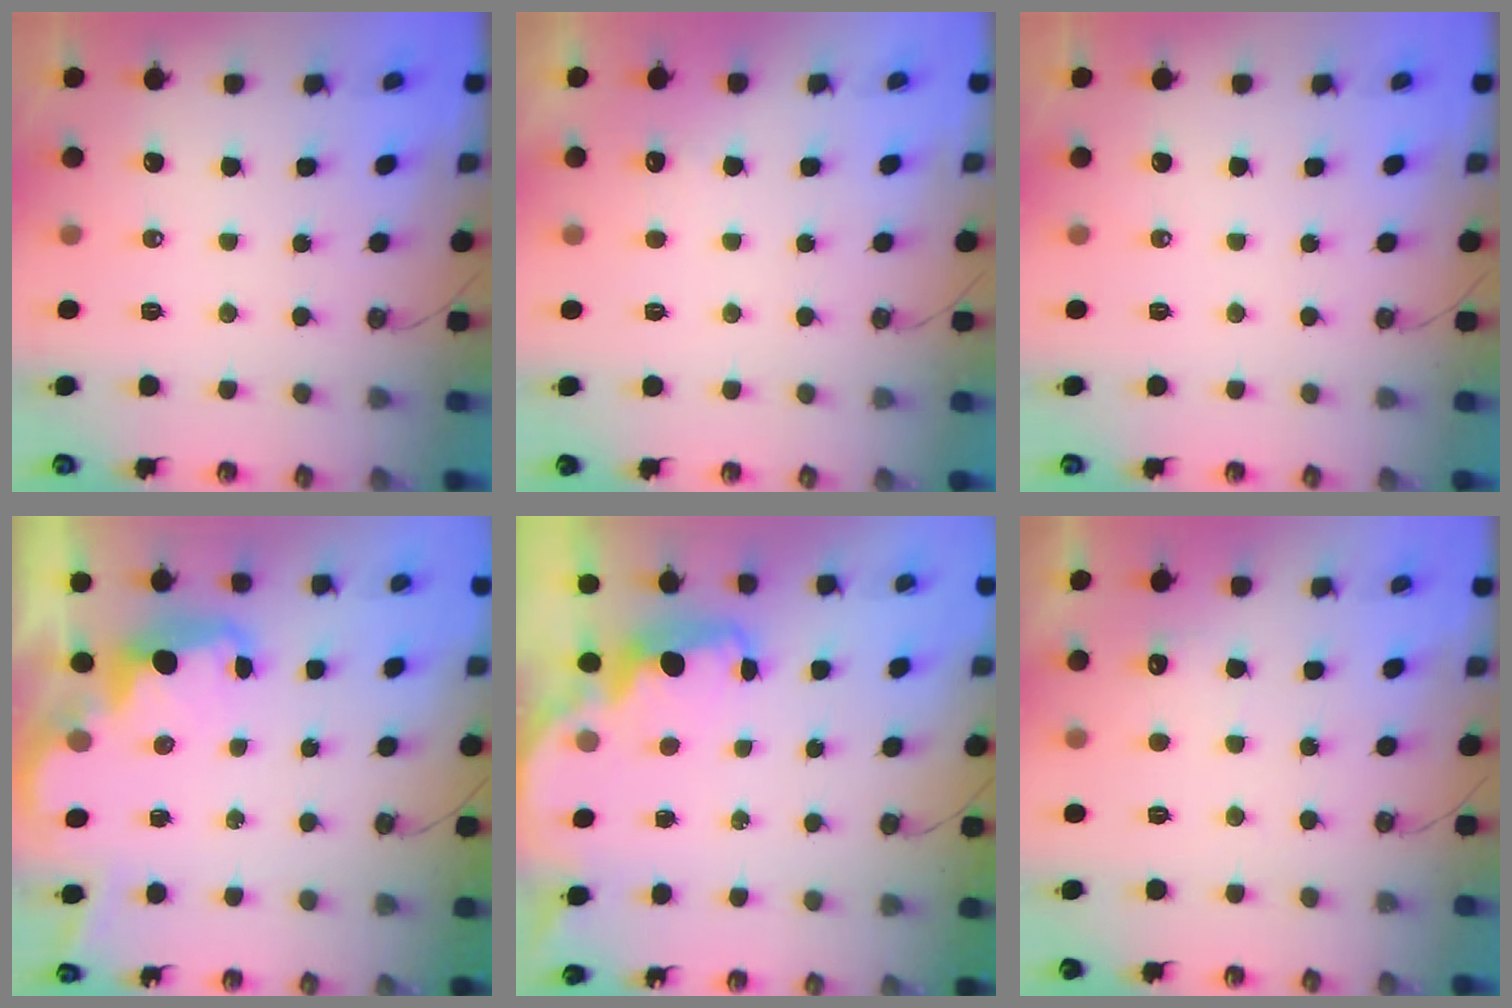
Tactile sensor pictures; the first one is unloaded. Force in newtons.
{"total": 3.0, "press": 2.8, "slide": 1.0}
{"total": 0.0}
{"total": 2.7, "press": 2.6, "slide": 0.4}
{"total": 1.7, "press": 1.5, "slide": 0.7}
{"total": 5.7, "press": 5.7, "slide": 0.9}